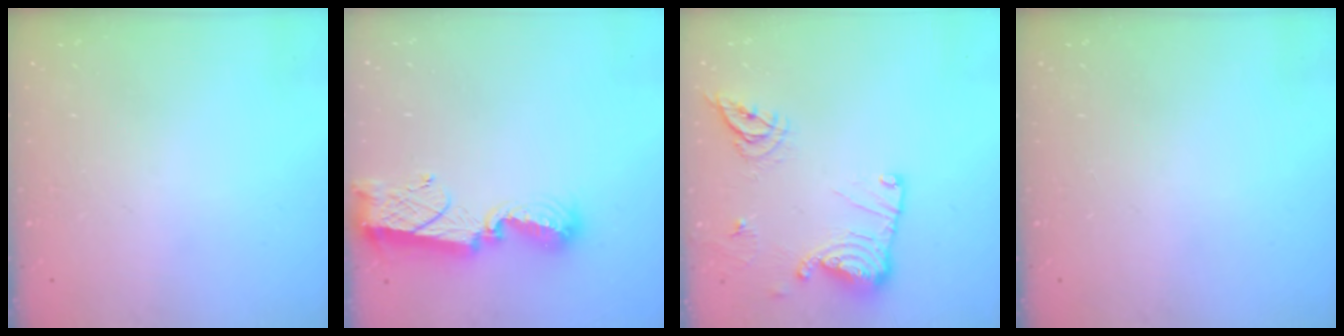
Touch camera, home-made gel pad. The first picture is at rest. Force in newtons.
{"total": 11.4, "press": 11.4, "slide": 0.8}
{"total": 14.9, "press": 14.9, "slide": 0.4}
{"total": 0.0}